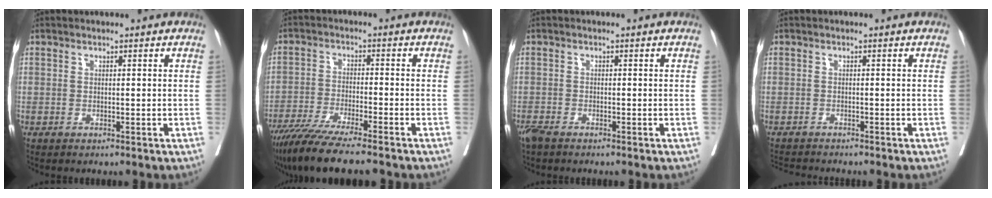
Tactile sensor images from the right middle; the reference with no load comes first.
{"total": 11.8, "force": [-9.7, 0.3, 6.7], "torque": [-0.106, -0.033, -0.160]}
{"total": 3.1, "force": [-2.5, 0.6, 1.7], "torque": [-0.038, -0.011, -0.047]}
{"total": 3.6, "force": [-3.6, 0.2, 0.7], "torque": [-0.010, -0.012, -0.059]}